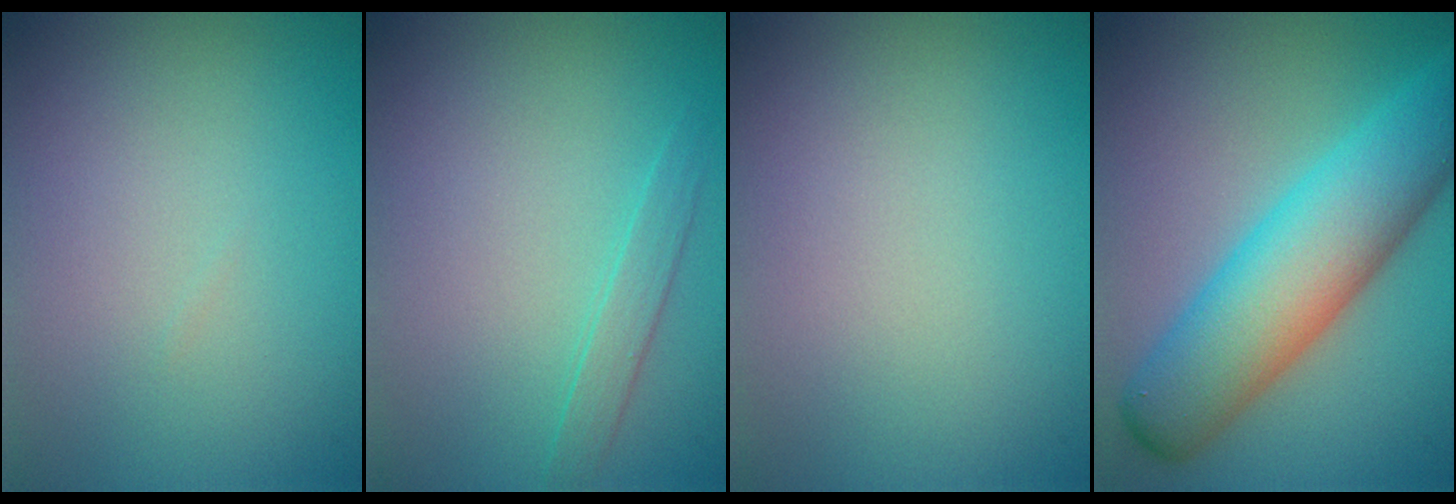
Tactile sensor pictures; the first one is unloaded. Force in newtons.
{"total": 1.4, "press": 1.4, "slide": 0.0}
{"total": 0.0}
{"total": 7.7, "press": 7.7, "slide": 0.3}